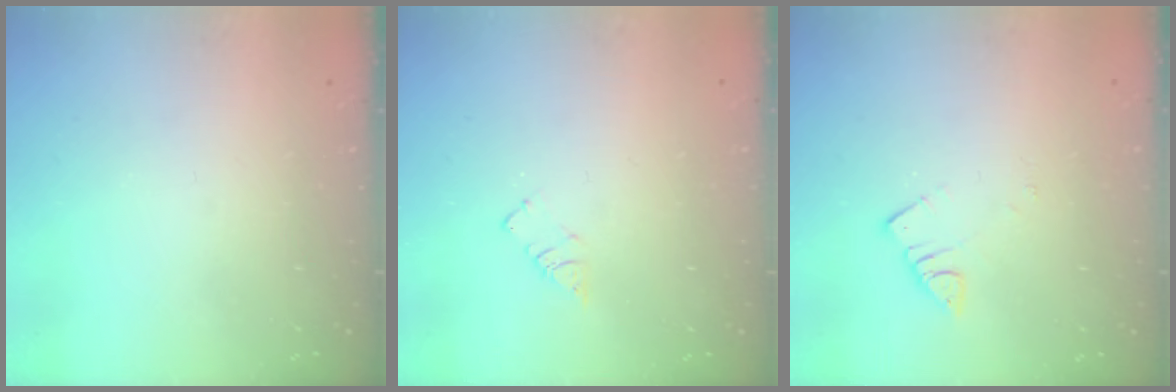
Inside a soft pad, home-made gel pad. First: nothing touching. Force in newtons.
{"total": 2.6, "press": 2.6, "slide": 0.3}
{"total": 3.1, "press": 3.1, "slide": 0.5}